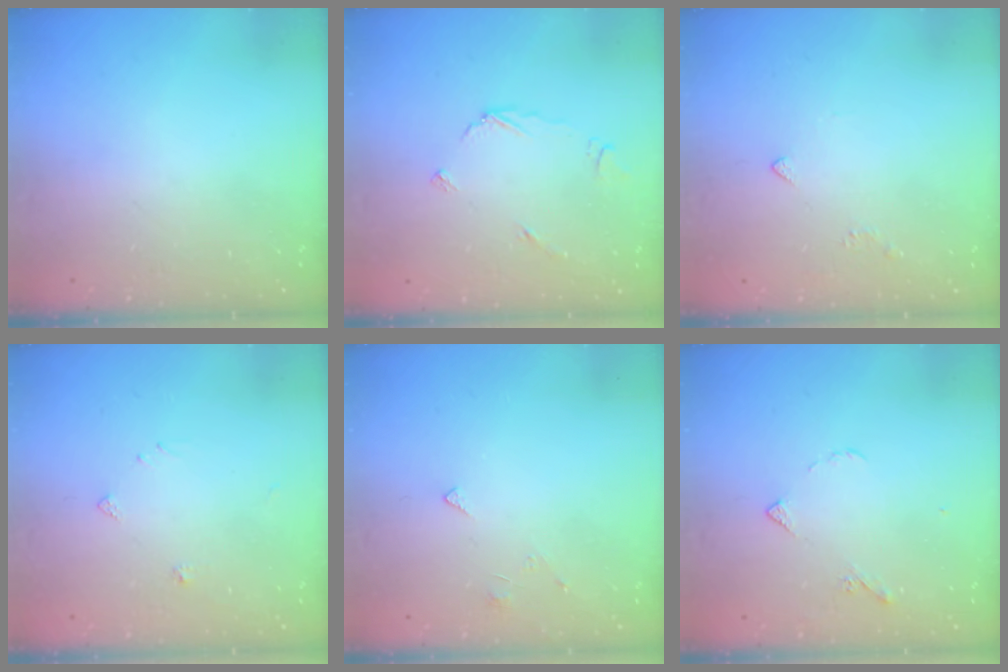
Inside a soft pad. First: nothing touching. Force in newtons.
{"total": 3.8, "press": 3.8, "slide": 0.5}
{"total": 2.0, "press": 1.9, "slide": 0.5}
{"total": 4.2, "press": 4.2, "slide": 0.5}
{"total": 2.2, "press": 2.1, "slide": 0.4}
{"total": 4.3, "press": 4.3, "slide": 0.7}